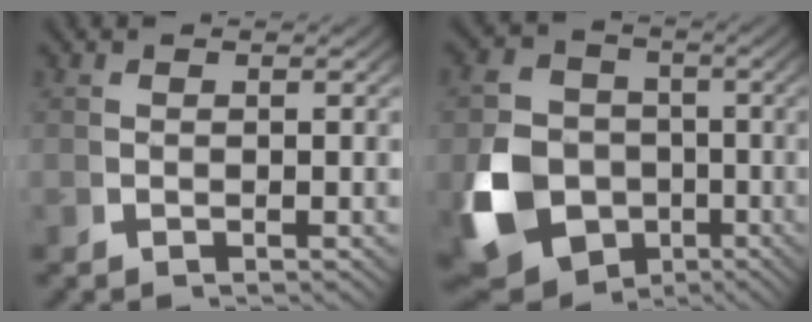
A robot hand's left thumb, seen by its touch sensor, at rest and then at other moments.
{"total": 15.5, "force": [-4.7, 12.9, 7.1], "torque": [-0.181, -0.070, -0.064]}